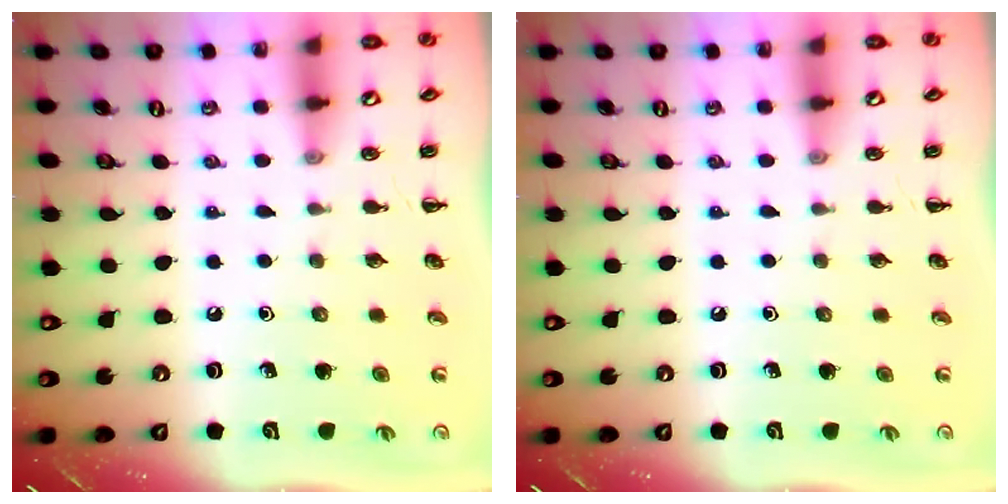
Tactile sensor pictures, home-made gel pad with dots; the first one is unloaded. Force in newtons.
{"total": 0.0}